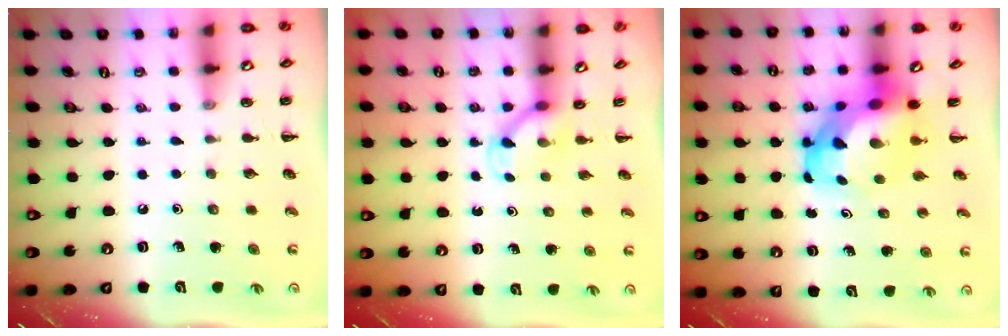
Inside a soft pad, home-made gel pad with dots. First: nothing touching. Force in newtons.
{"total": 3.5, "press": 3.3, "slide": 1.2}
{"total": 6.8, "press": 6.5, "slide": 2.1}